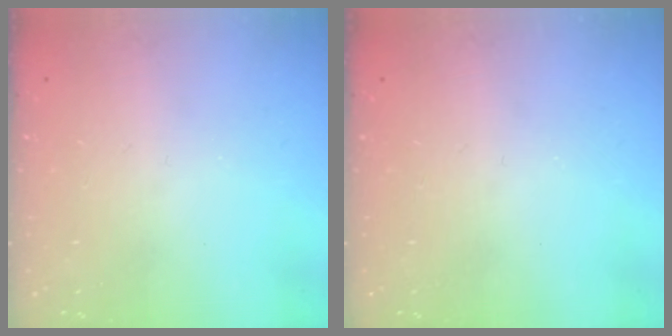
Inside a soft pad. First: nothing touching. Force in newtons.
{"total": 0.0}